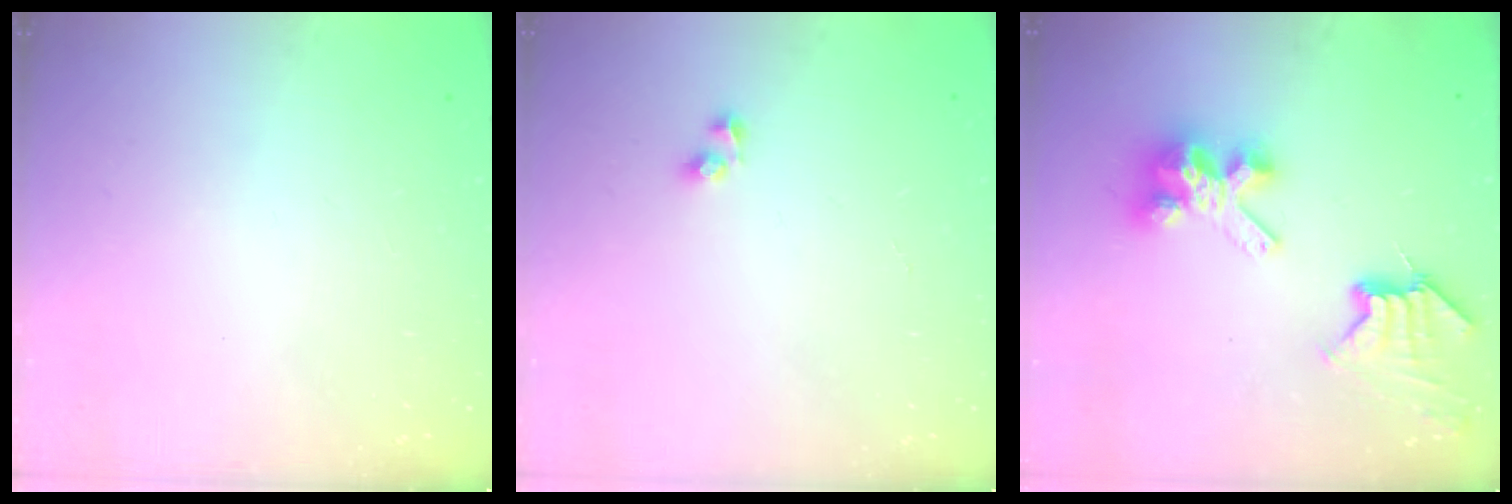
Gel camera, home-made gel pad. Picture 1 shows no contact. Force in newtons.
{"total": 2.7, "press": 2.6, "slide": 0.6}
{"total": 10.3, "press": 10.2, "slide": 1.1}